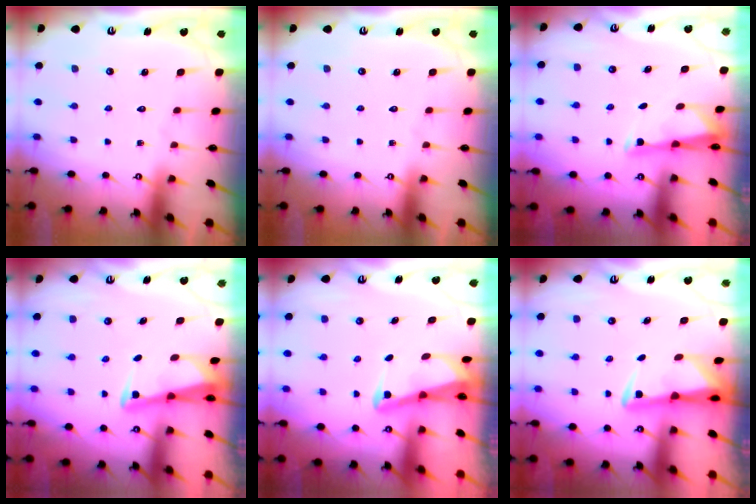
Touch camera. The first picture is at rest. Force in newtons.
{"total": 0.0}
{"total": 2.9, "press": 2.9, "slide": 0.6}
{"total": 2.7, "press": 2.7, "slide": 0.3}
{"total": 3.1, "press": 3.1, "slide": 0.3}
{"total": 2.9, "press": 2.9, "slide": 0.4}